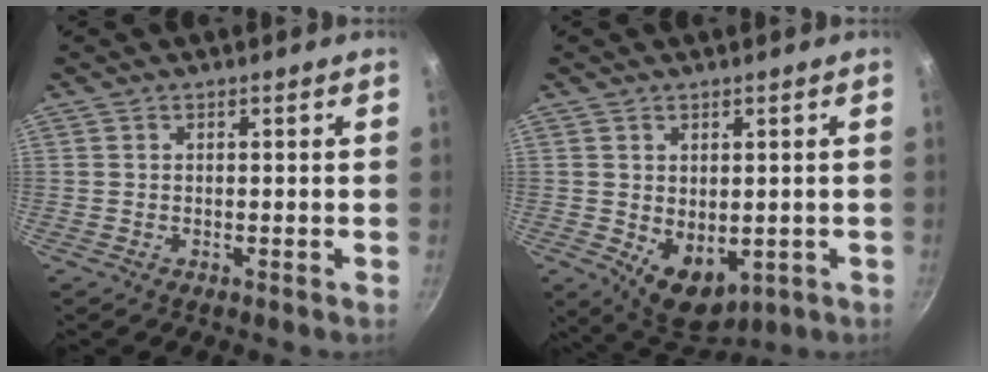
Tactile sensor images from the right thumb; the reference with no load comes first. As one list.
[{"total": 9.0, "force": [-1.9, 5.5, 6.8], "torque": [-0.085, -0.010, -0.006]}]